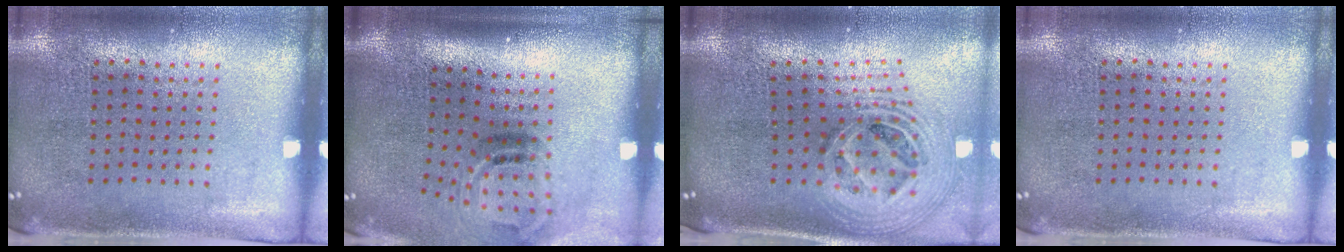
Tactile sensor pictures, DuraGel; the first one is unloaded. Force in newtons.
{"total": 2.1, "press": 1.3, "slide": 1.7}
{"total": 2.8, "press": 1.8, "slide": 2.1}
{"total": 0.0}